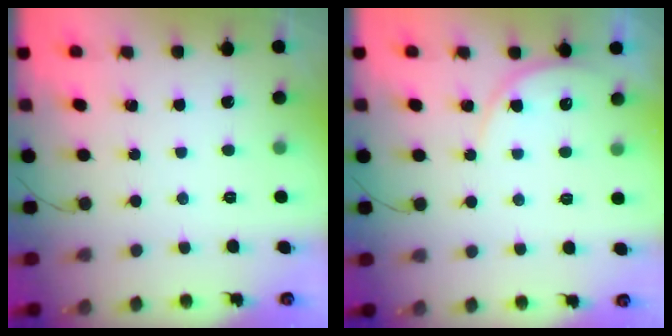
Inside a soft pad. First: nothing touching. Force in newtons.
{"total": 5.8, "press": 5.8, "slide": 0.4}